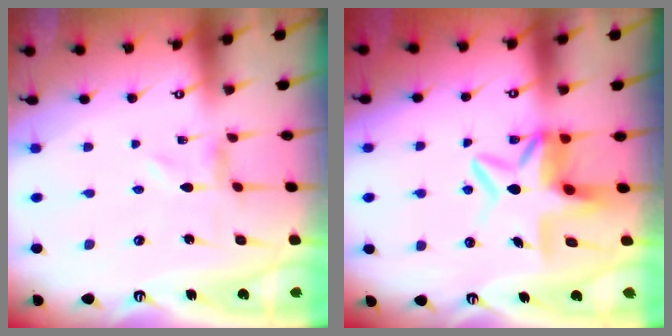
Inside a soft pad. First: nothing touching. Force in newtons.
{"total": 8.3, "press": 8.2, "slide": 1.6}